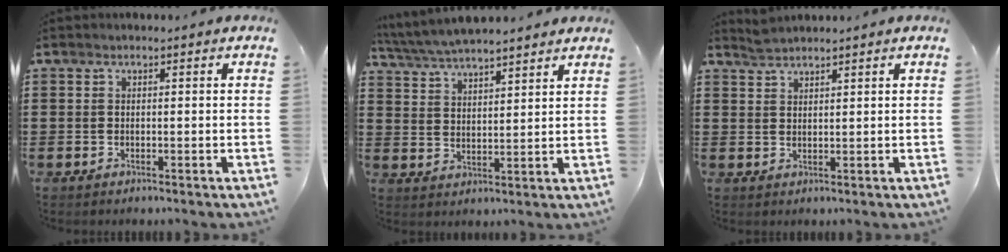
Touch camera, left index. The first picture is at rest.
{"total": 5.0, "force": [4.9, 0.2, 1.3], "torque": [-0.044, -0.019, 0.087]}
{"total": 1.8, "force": [1.8, -0.1, 0.1], "torque": [-0.007, 0.003, 0.035]}